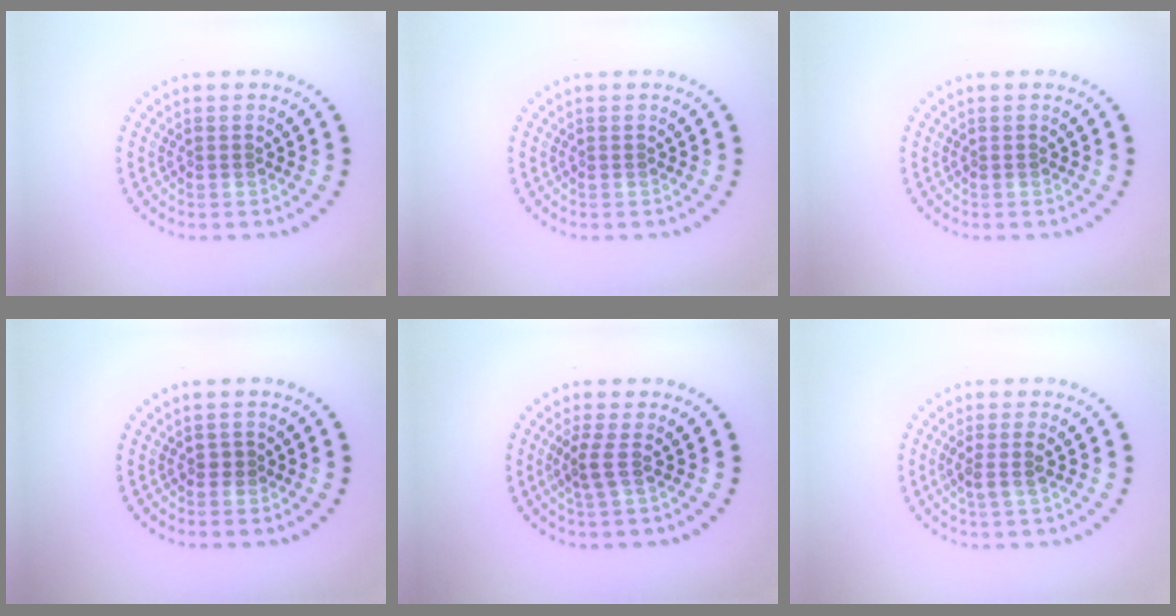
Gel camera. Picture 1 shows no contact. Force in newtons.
{"total": 0.0}
{"total": 0.0}
{"total": 0.7, "press": 0.7, "slide": 0.1}
{"total": 1.7, "press": 1.2, "slide": 1.3}
{"total": 1.9, "press": 1.5, "slide": 1.2}